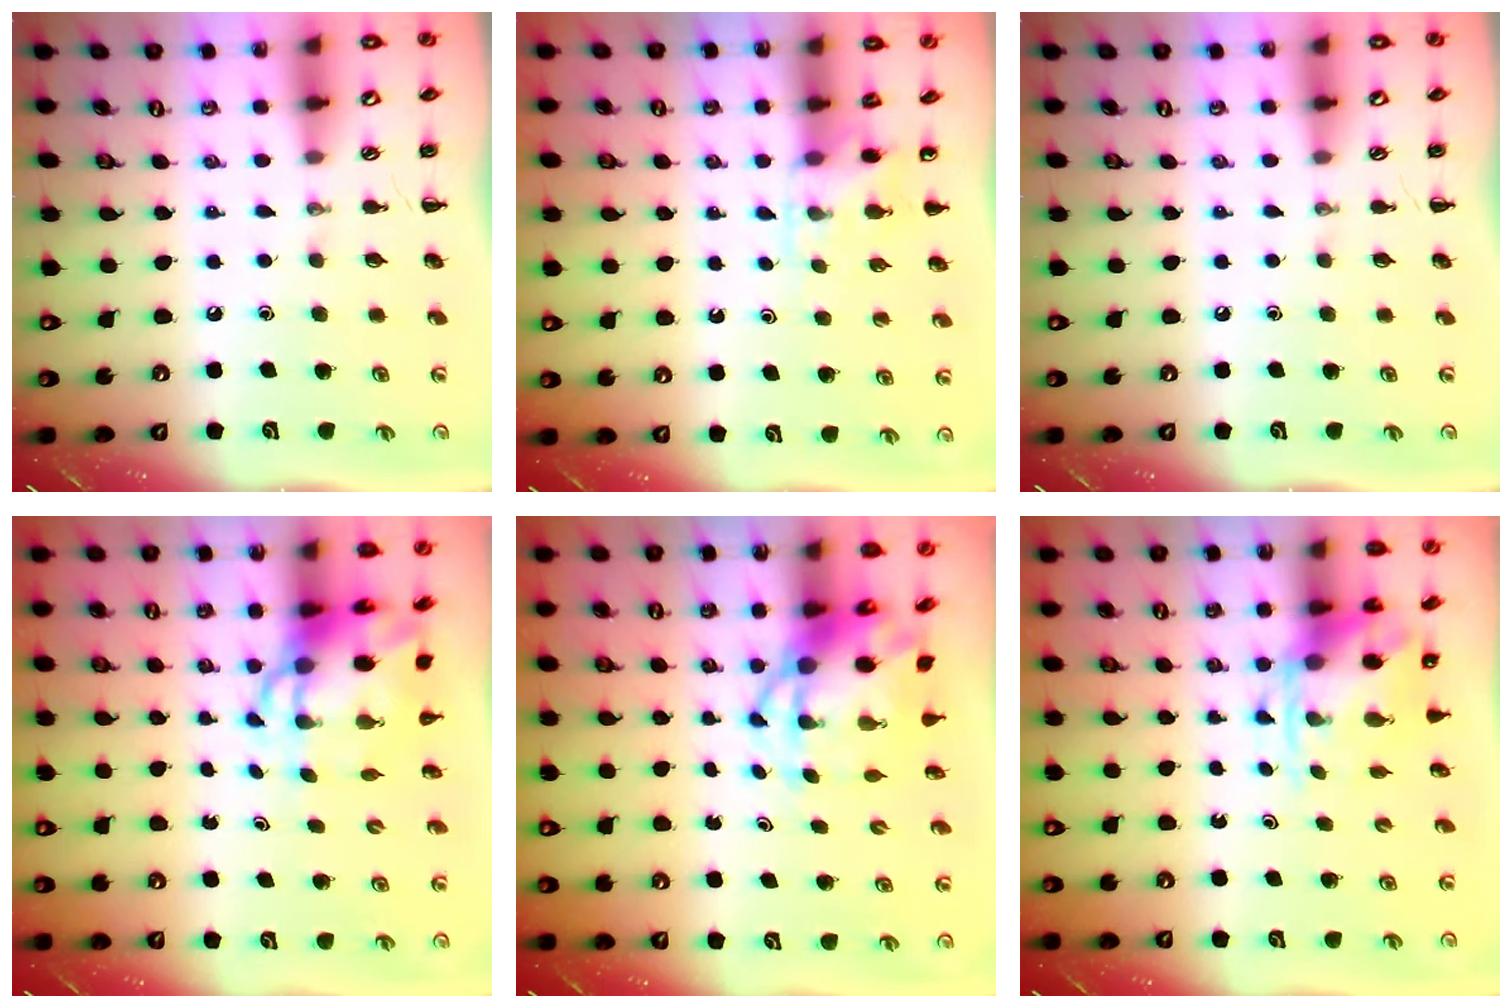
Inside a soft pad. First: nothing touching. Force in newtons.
{"total": 4.2, "press": 3.9, "slide": 1.5}
{"total": 0.0}
{"total": 7.0, "press": 6.8, "slide": 1.9}
{"total": 6.6, "press": 6.3, "slide": 1.8}
{"total": 4.9, "press": 4.8, "slide": 0.8}